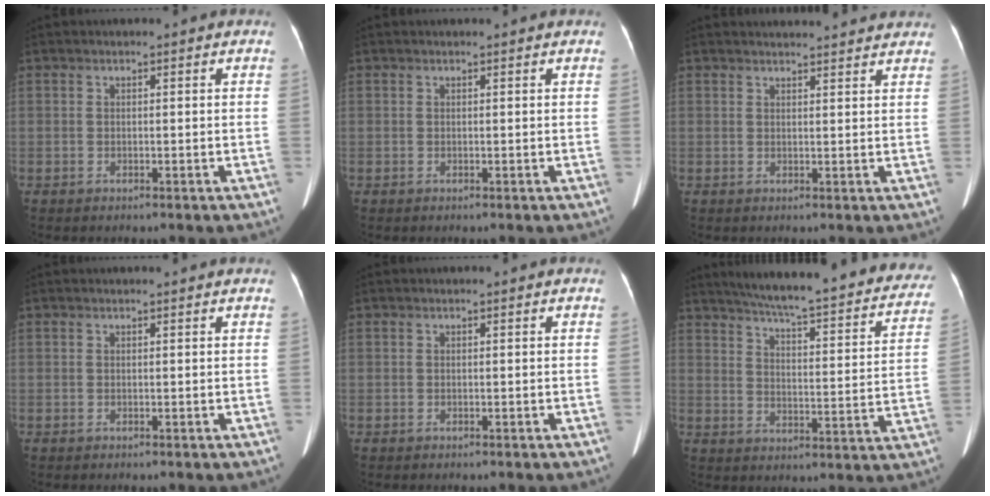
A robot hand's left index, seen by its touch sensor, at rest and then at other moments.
{"total": 0.7, "force": [0.7, 0.0, 0.2], "torque": [-0.006, 0.004, 0.009]}
{"total": 8.6, "force": [8.3, 0.9, 2.0], "torque": [-0.020, 0.016, 0.085]}
{"total": 1.3, "force": [1.2, -0.1, 0.3], "torque": [-0.012, 0.008, 0.014]}
{"total": 0.0}
{"total": 28.8, "force": [25.1, 4.3, 13.4], "torque": [-0.198, -0.046, 0.306]}